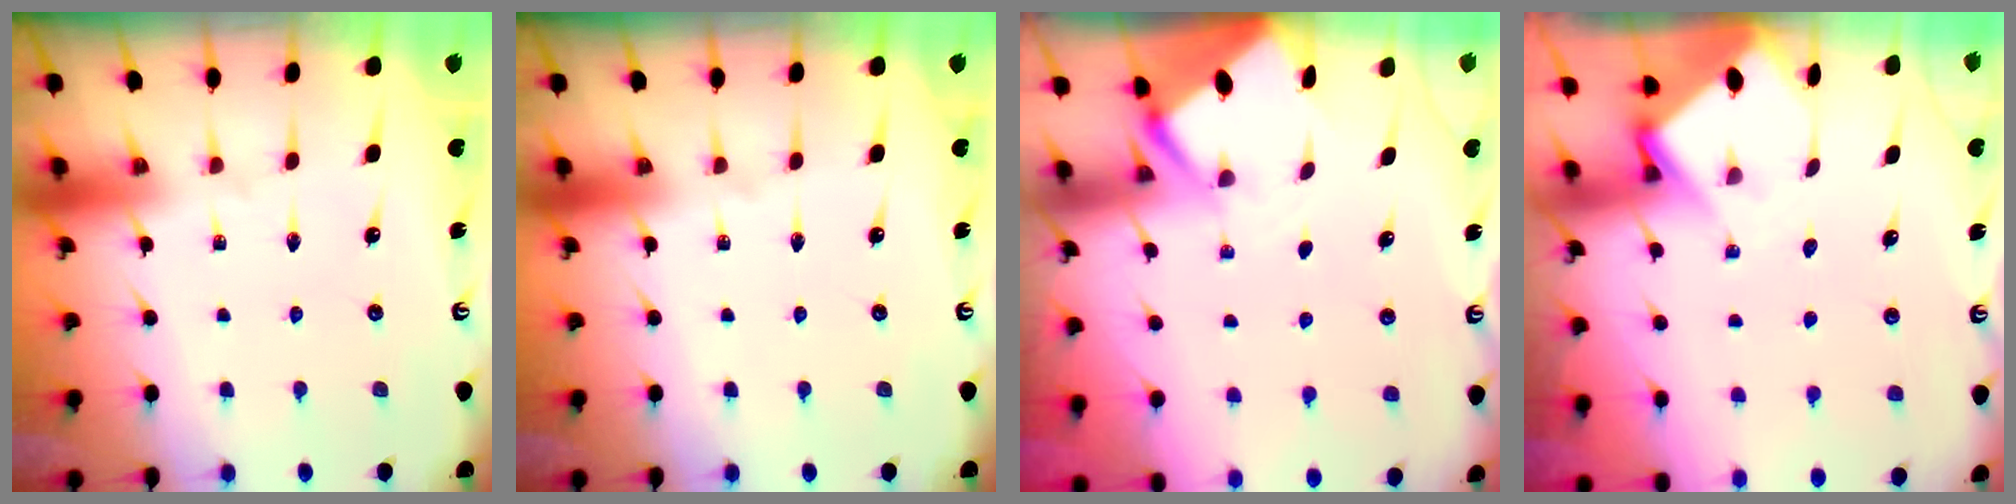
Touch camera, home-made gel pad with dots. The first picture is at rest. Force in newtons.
{"total": 0.0}
{"total": 2.8, "press": 2.7, "slide": 0.3}
{"total": 4.0, "press": 4.0, "slide": 0.3}